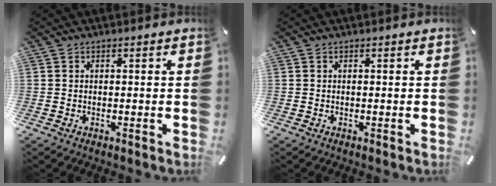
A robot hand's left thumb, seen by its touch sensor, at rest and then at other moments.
{"total": 0.0}